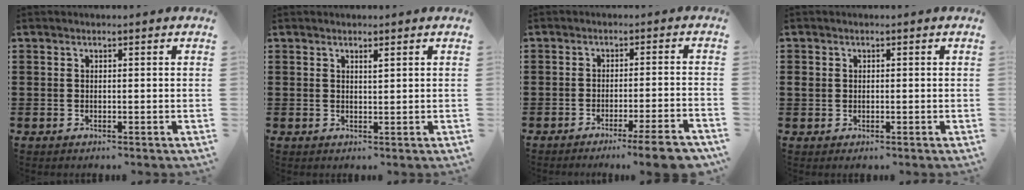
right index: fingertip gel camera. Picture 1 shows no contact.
{"total": 0.9, "force": [0.7, 0.1, 0.5], "torque": [-0.012, -0.001, 0.013]}
{"total": 5.6, "force": [-4.1, -0.6, 3.7], "torque": [-0.058, -0.017, -0.074]}
{"total": 1.0, "force": [0.0, 0.9, 0.4], "torque": [-0.010, 0.006, -0.001]}